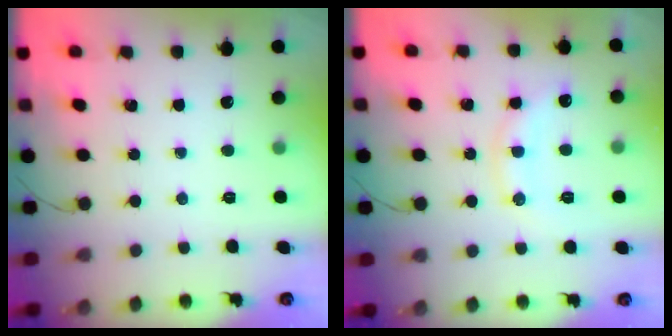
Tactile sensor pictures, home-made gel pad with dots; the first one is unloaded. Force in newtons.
{"total": 11.2, "press": 11.2, "slide": 0.7}